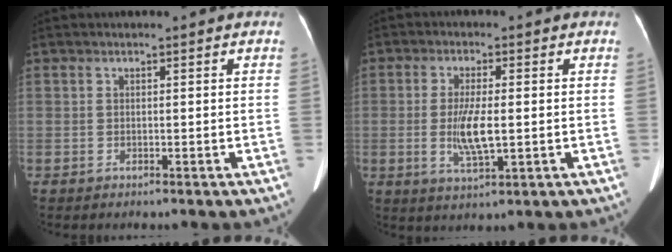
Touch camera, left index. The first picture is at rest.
{"total": 6.1, "force": [-0.6, 1.2, 5.9], "torque": [-0.123, -0.011, -0.009]}